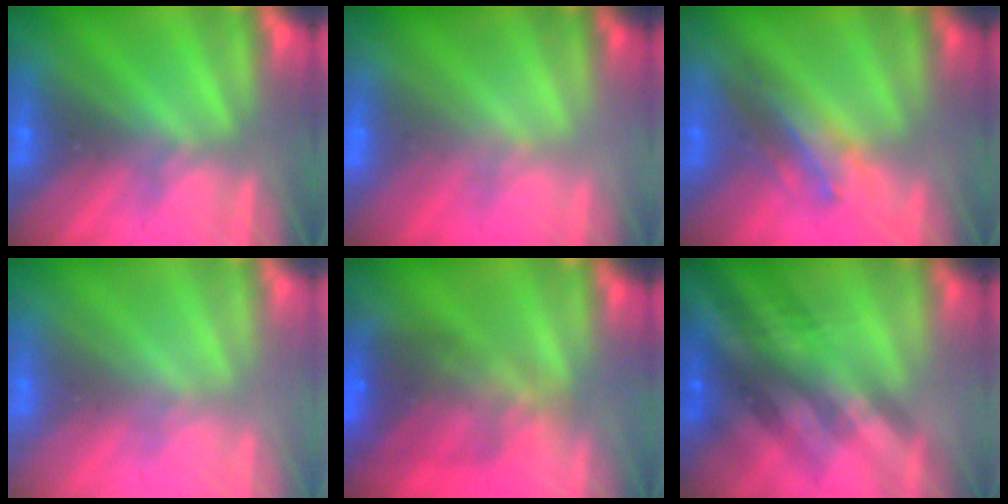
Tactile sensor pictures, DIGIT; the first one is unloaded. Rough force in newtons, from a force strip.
{"total": 2.8}
{"total": 2.9}
{"total": 2.4}
{"total": 7.0}
{"total": 2.6}